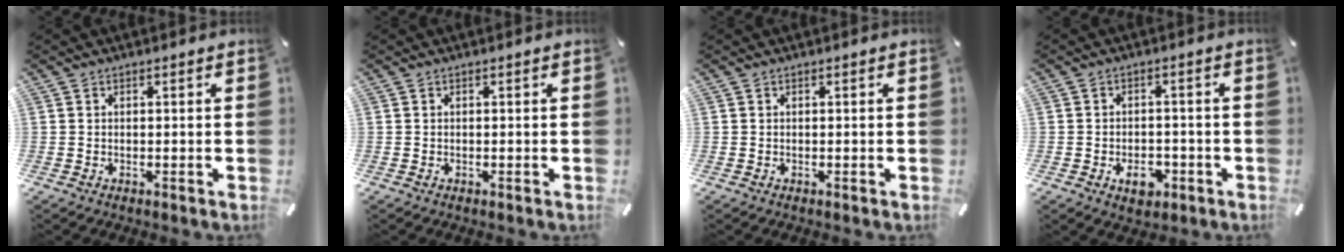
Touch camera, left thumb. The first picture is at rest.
{"total": 0.0}
{"total": 0.0}
{"total": 5.8, "force": [-2.3, 3.9, 3.6], "torque": [-0.060, 0.006, -0.041]}